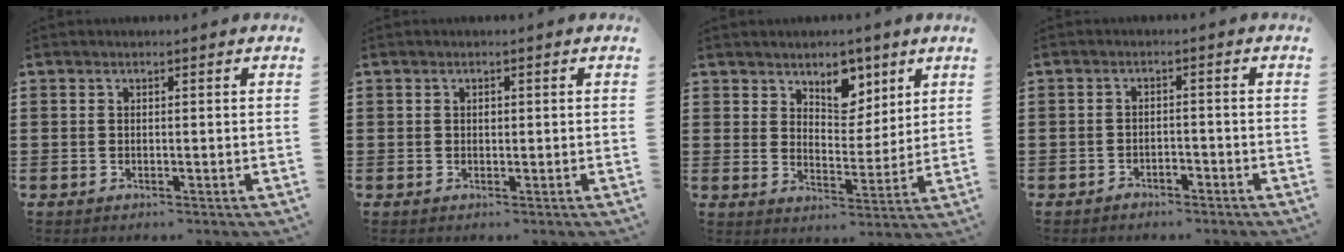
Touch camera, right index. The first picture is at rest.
{"total": 0.5, "force": [0.1, 0.4, 0.3], "torque": [-0.007, 0.001, 0.003]}
{"total": 6.0, "force": [4.4, 3.7, 1.8], "torque": [-0.035, -0.012, 0.075]}
{"total": 1.8, "force": [-1.7, 0.5, 0.2], "torque": [-0.011, 0.001, -0.036]}